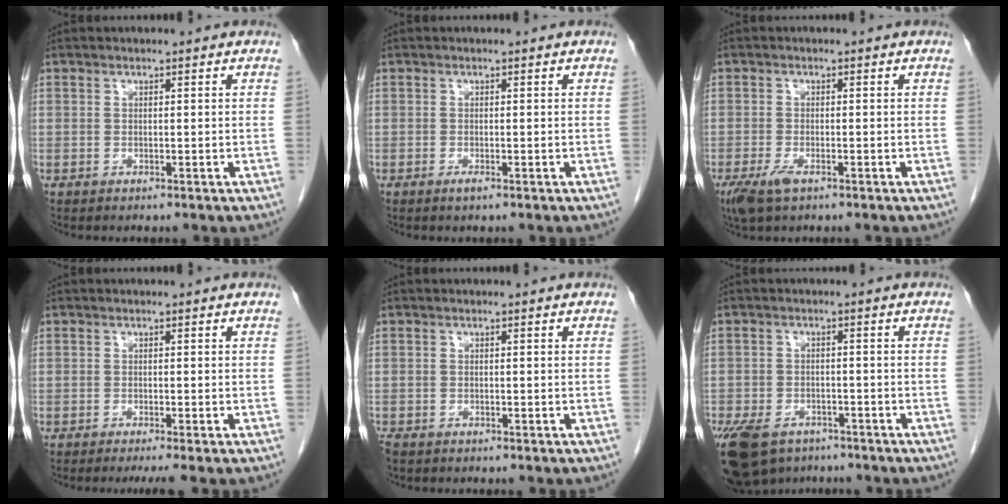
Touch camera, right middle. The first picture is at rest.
{"total": 0.8, "force": [-0.5, 0.1, 0.6], "torque": [-0.011, 0.000, -0.009]}
{"total": 3.6, "force": [-2.1, 1.2, 2.7], "torque": [-0.062, -0.007, -0.036]}
{"total": 2.9, "force": [-2.2, -0.3, 1.9], "torque": [-0.024, -0.007, -0.034]}
{"total": 1.9, "force": [-1.5, 1.0, 0.6], "torque": [-0.020, -0.005, -0.026]}
{"total": 13.3, "force": [-8.9, 8.0, 5.9], "torque": [-0.157, -0.019, -0.127]}